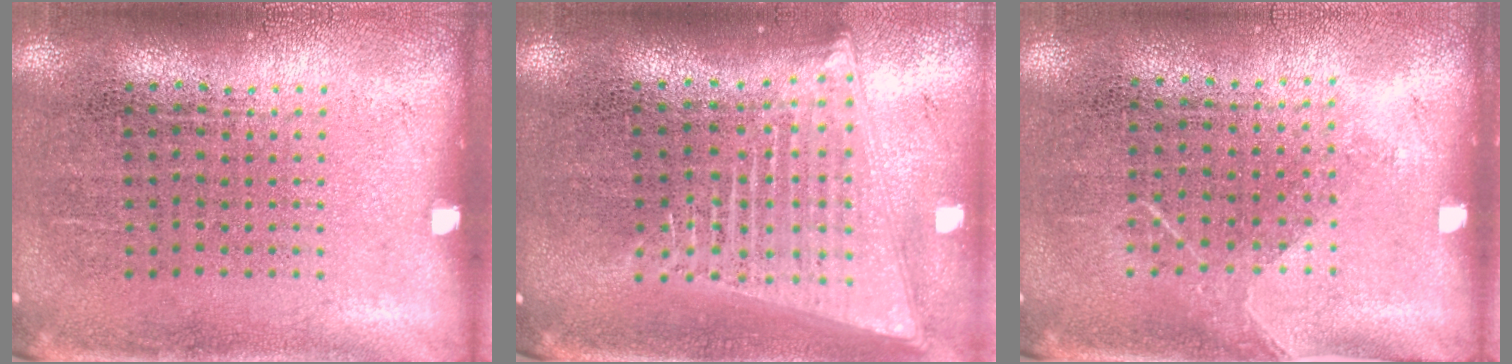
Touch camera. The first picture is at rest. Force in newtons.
{"total": 2.1, "press": 1.8, "slide": 1.0}
{"total": 1.2, "press": 1.0, "slide": 0.8}